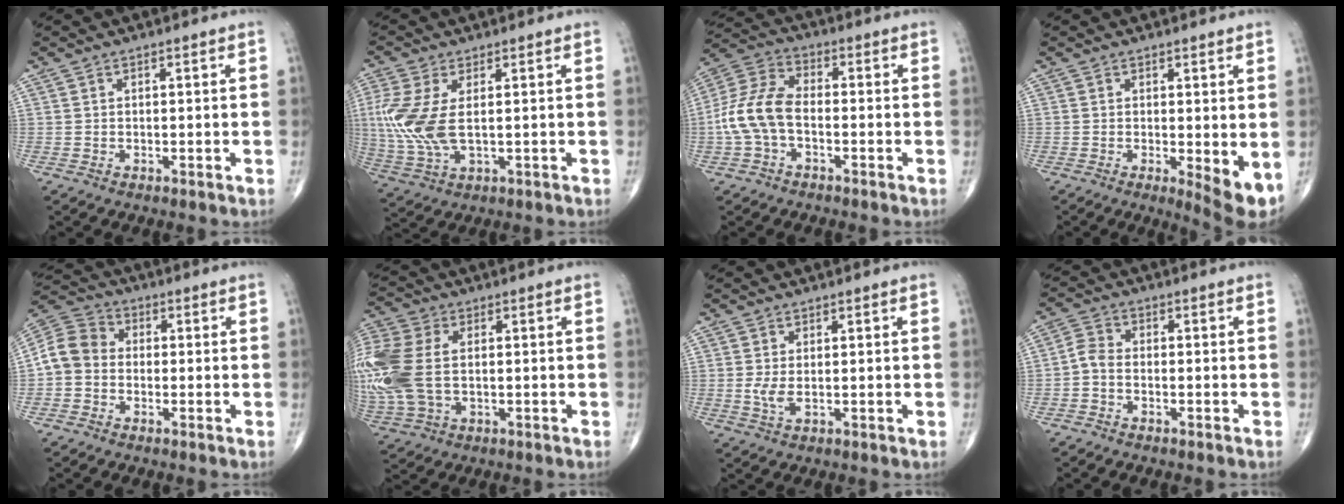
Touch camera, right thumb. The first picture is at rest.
{"total": 10.9, "force": [1.1, 5.2, 9.5], "torque": [-0.246, -0.005, 0.029]}
{"total": 10.4, "force": [-2.1, 6.1, 8.2], "torque": [-0.177, 0.033, -0.049]}
{"total": 5.9, "force": [-0.5, 1.6, 5.6], "torque": [-0.079, -0.017, -0.006]}
{"total": 7.9, "force": [-1.1, 6.6, 4.2], "torque": [-0.070, 0.028, -0.036]}
{"total": 17.2, "force": [0.6, 10.9, 13.3], "torque": [-0.360, 0.005, 0.018]}
{"total": 2.4, "force": [0.2, 0.8, 2.2], "torque": [-0.052, -0.009, 0.008]}
{"total": 3.0, "force": [-1.3, 1.9, 2.0], "torque": [-0.040, 0.015, -0.036]}